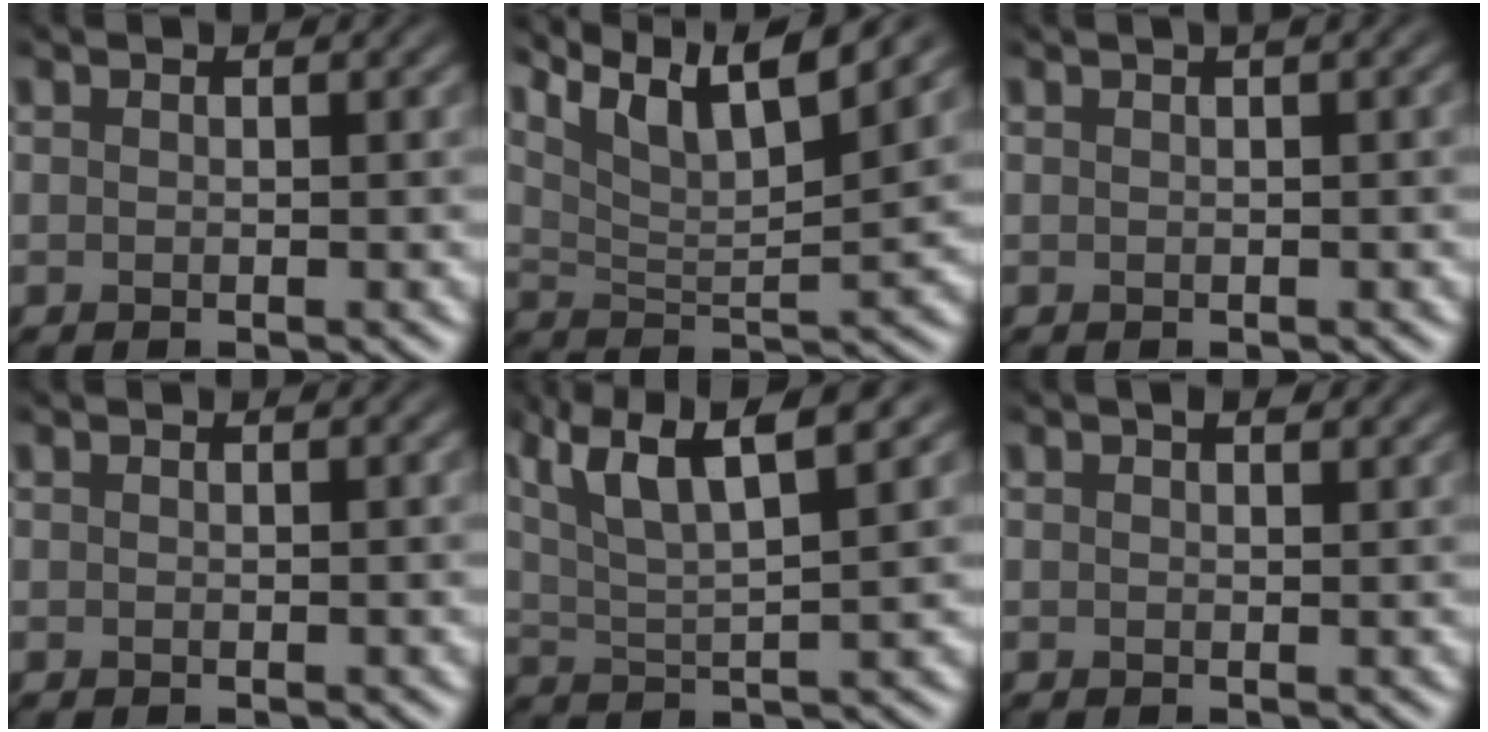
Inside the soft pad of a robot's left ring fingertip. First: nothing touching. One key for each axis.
{"total": 8.8, "fx": 6.6, "fy": 1.9, "fz": 5.5, "tx": -0.099, "ty": 0.013, "tz": 0.096}
{"total": 1.9, "fx": 0.7, "fy": 0.6, "fz": 1.7, "tx": -0.017, "ty": 0.007, "tz": 0.007}
{"total": 0.0}
{"total": 7.8, "fx": 4.5, "fy": 2.2, "fz": 6.0, "tx": -0.107, "ty": 0.020, "tz": 0.077}
{"total": 1.4, "fx": 0.9, "fy": 0.5, "fz": 0.9, "tx": -0.009, "ty": 0.002, "tz": 0.016}